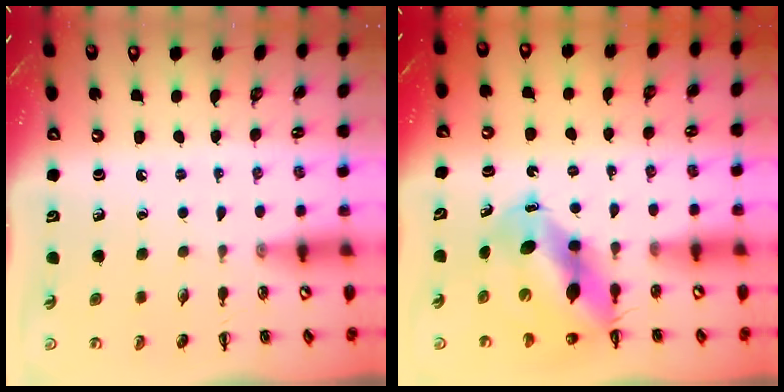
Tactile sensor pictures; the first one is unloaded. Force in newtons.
{"total": 10.7, "press": 10.3, "slide": 3.0}